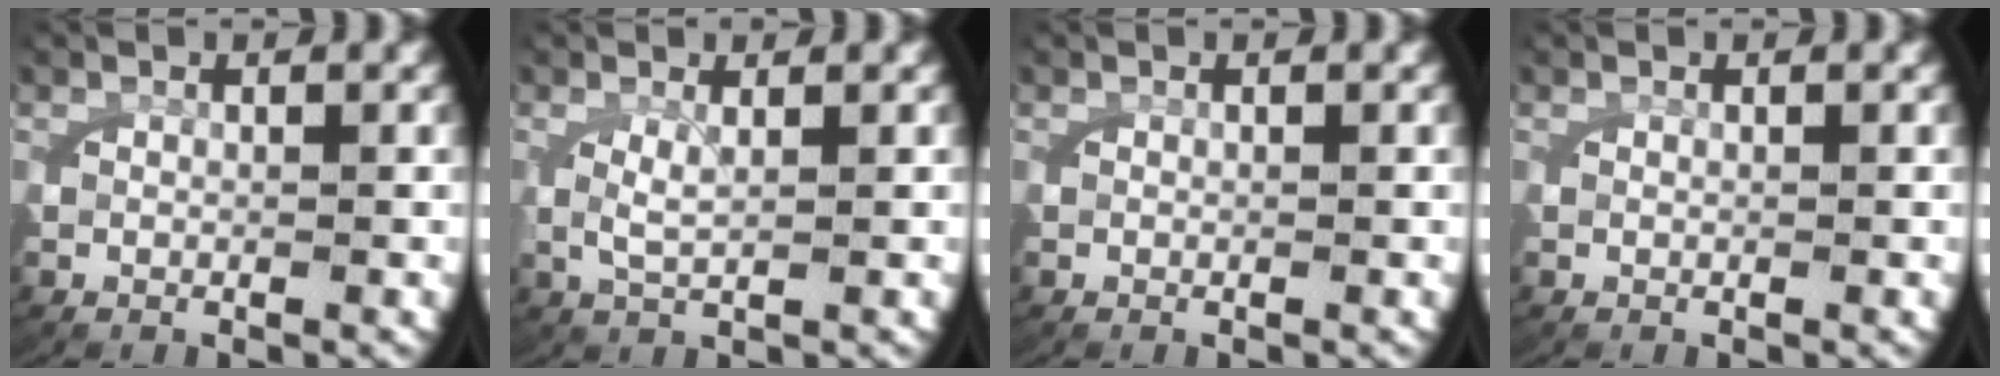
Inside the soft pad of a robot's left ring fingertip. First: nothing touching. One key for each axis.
{"total": 2.1, "fx": 0.6, "fy": 0.6, "fz": 1.9, "tx": -0.048, "ty": -0.006, "tz": 0.018}
{"total": 0.0}
{"total": 0.0}